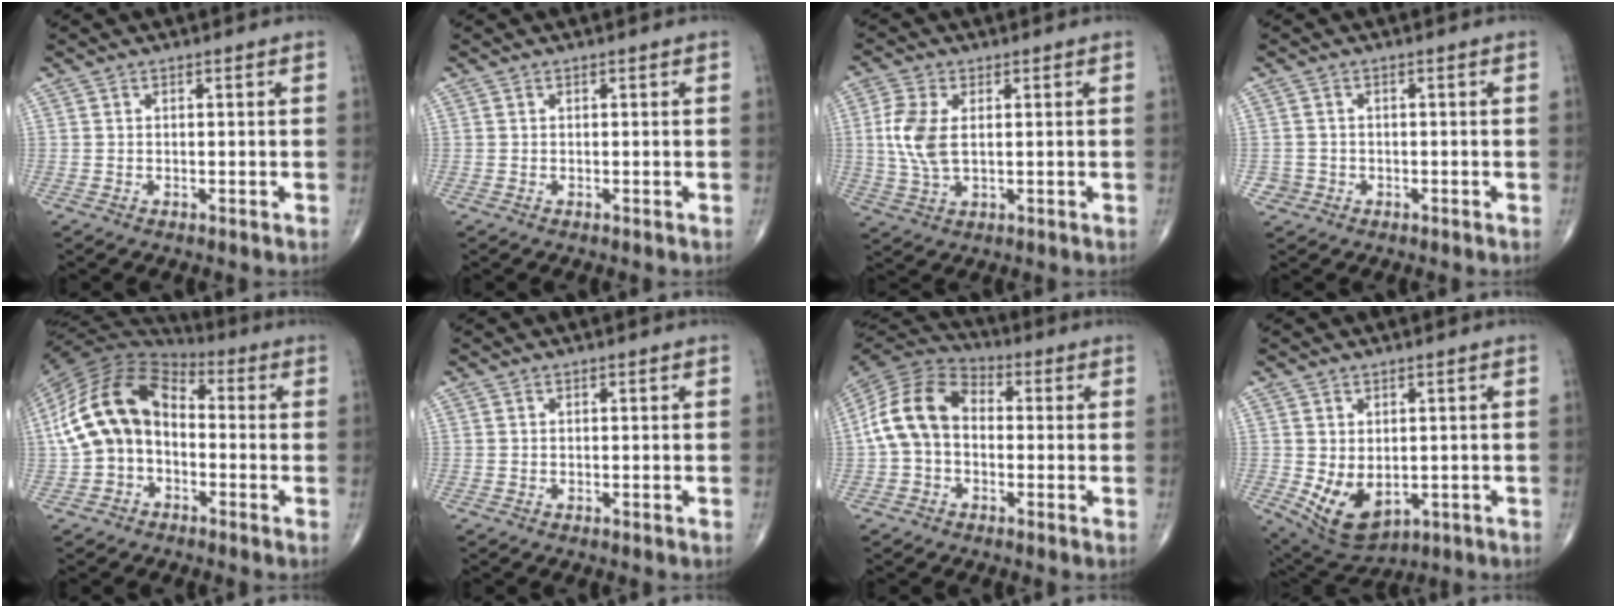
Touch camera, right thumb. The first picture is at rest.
{"total": 0.0}
{"total": 7.7, "force": [1.0, 4.1, 6.5], "torque": [-0.153, -0.001, 0.021]}
{"total": 1.9, "force": [-0.7, 1.8, -0.2], "torque": [0.013, 0.008, -0.017]}
{"total": 16.0, "force": [-1.2, 11.2, 11.4], "torque": [-0.207, 0.040, -0.032]}
{"total": 0.0}
{"total": 12.4, "force": [-0.3, 9.0, 8.6], "torque": [-0.159, 0.035, -0.021]}
{"total": 9.1, "force": [-1.3, 5.9, 6.7], "torque": [-0.105, -0.011, 0.001]}